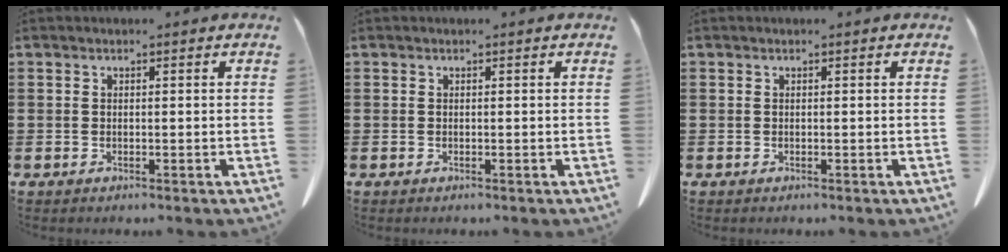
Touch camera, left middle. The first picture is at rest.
{"total": 0.0}
{"total": 0.0}